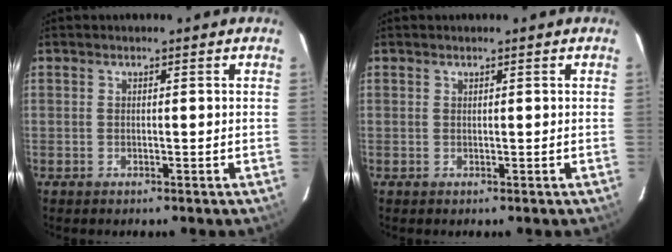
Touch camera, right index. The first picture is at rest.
{"total": 0.0}